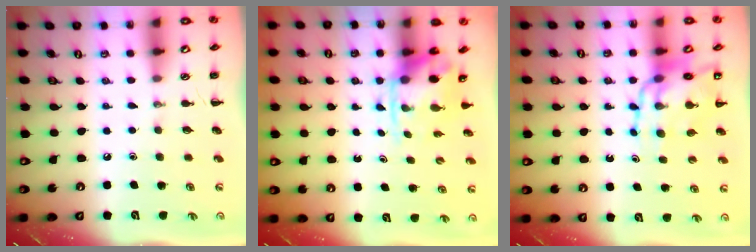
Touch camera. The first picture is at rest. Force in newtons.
{"total": 3.8, "press": 3.8, "slide": 0.8}
{"total": 12.1, "press": 11.5, "slide": 3.7}